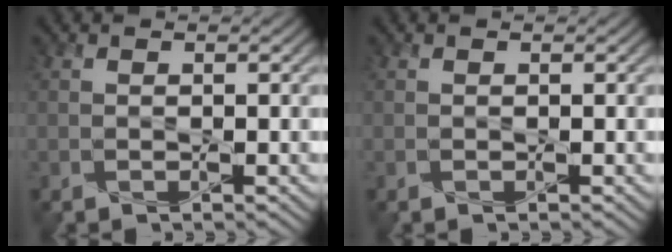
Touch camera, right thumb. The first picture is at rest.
{"total": 0.0}